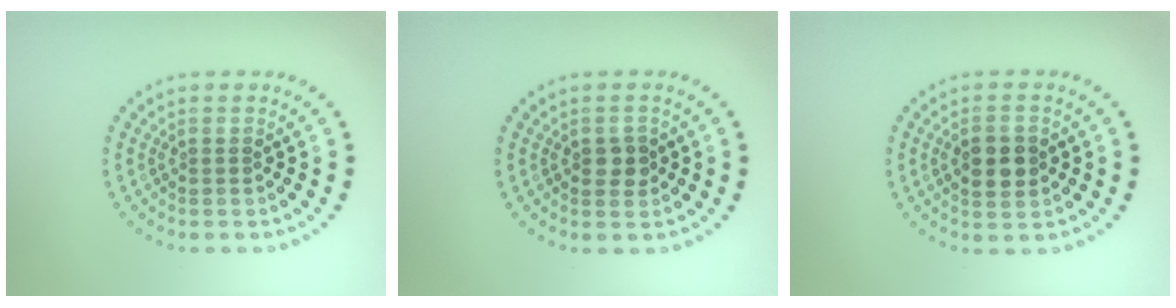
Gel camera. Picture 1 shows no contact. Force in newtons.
{"total": 1.7, "press": 1.6, "slide": 0.2}
{"total": 3.6, "press": 3.6, "slide": 0.1}